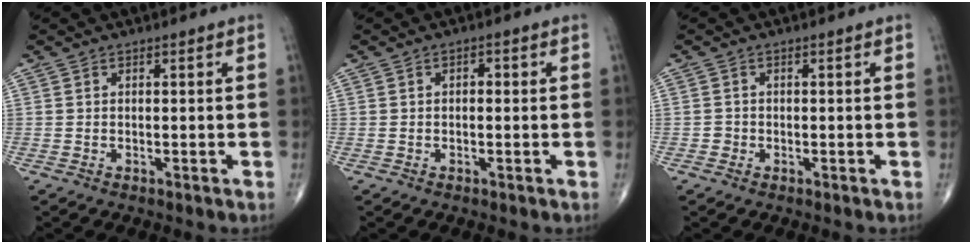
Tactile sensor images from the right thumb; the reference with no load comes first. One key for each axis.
{"total": 1.2, "fx": 0.1, "fy": 0.7, "fz": 1.0, "tx": -0.009, "ty": 0.003, "tz": -0.002}
{"total": 0.9, "fx": -0.3, "fy": 0.8, "fz": 0.0, "tx": 0.005, "ty": 0.005, "tz": -0.008}